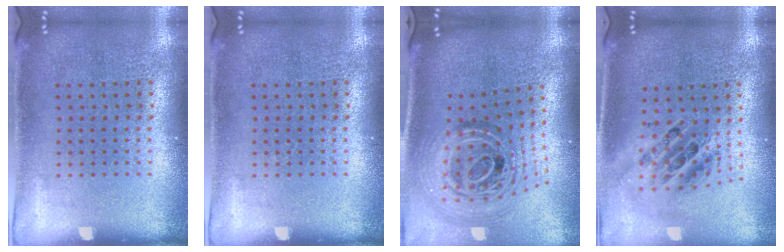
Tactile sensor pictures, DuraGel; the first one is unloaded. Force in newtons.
{"total": 0.0}
{"total": 2.1, "press": 1.6, "slide": 1.4}
{"total": 2.0, "press": 1.6, "slide": 1.2}